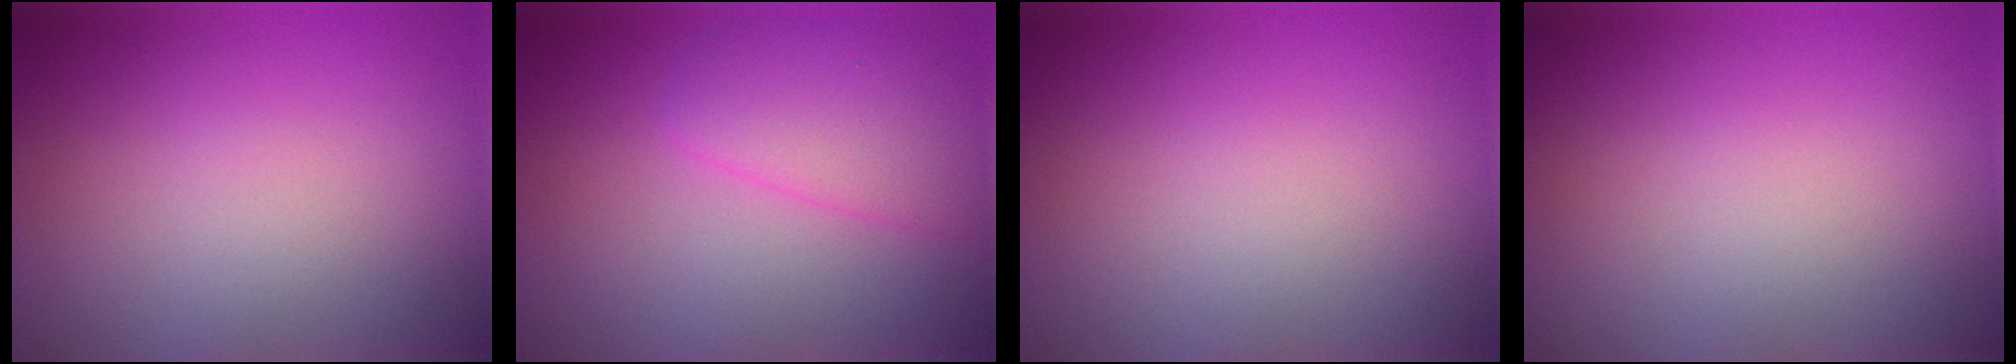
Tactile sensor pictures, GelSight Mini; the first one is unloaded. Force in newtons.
{"total": 3.6, "press": 3.6, "slide": 0.2}
{"total": 0.0}
{"total": 0.0}